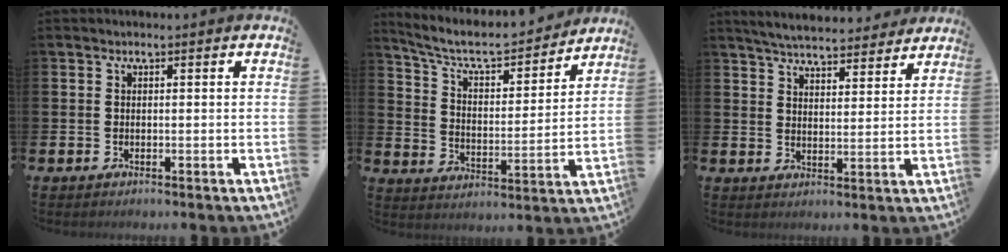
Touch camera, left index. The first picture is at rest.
{"total": 7.5, "force": [6.7, 2.1, 2.5], "torque": [-0.085, -0.047, 0.112]}
{"total": 5.7, "force": [5.6, 0.7, 0.9], "torque": [-0.031, -0.034, 0.099]}